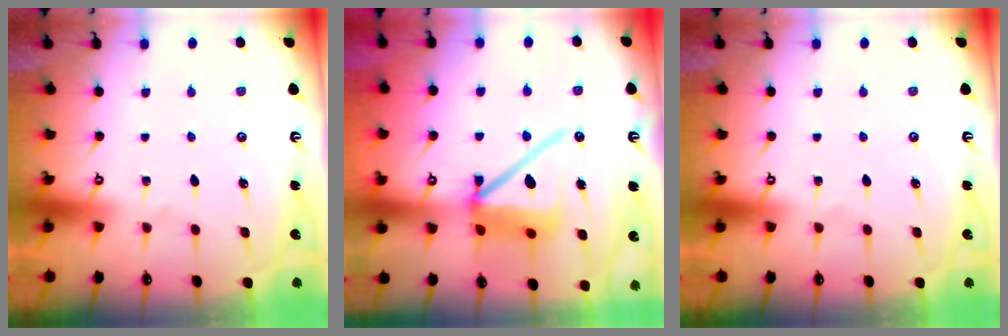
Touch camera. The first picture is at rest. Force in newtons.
{"total": 14.9, "press": 14.8, "slide": 2.0}
{"total": 0.0}